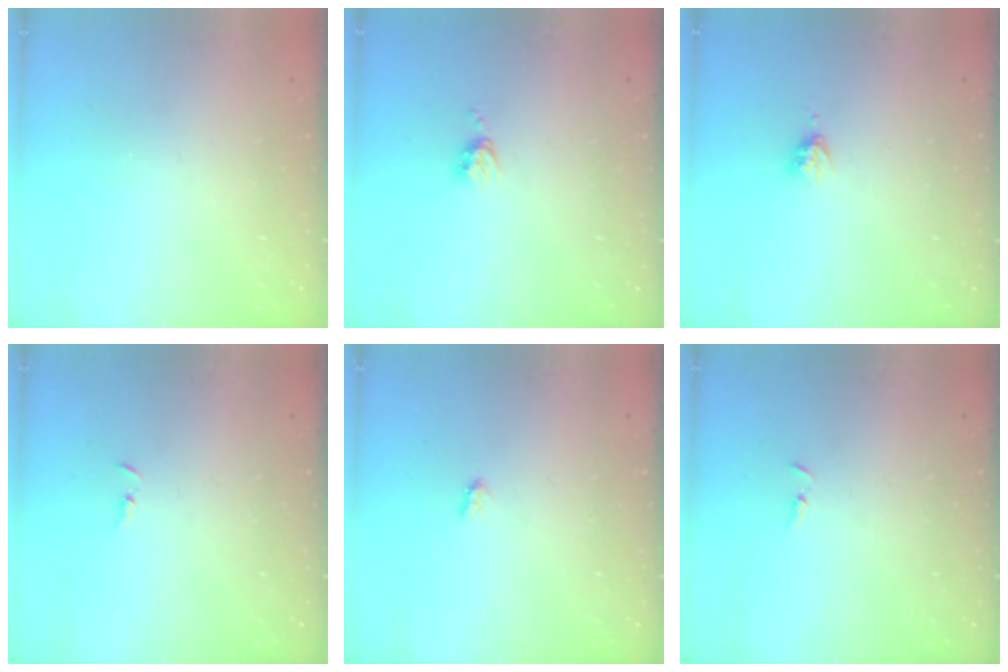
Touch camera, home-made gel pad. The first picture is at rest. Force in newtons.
{"total": 3.8, "press": 3.7, "slide": 0.5}
{"total": 3.2, "press": 3.2, "slide": 0.3}
{"total": 1.3, "press": 1.2, "slide": 0.3}
{"total": 1.9, "press": 1.9, "slide": 0.3}
{"total": 1.3, "press": 1.2, "slide": 0.3}